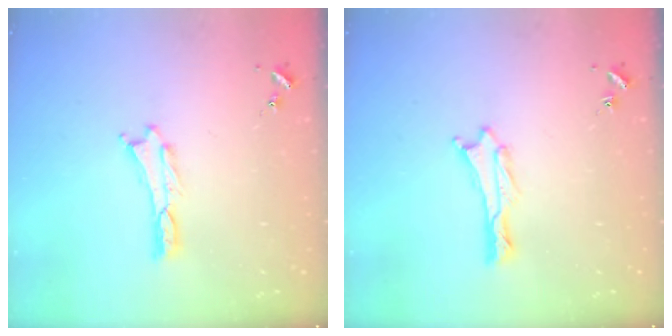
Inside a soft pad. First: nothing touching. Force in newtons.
{"total": 0.8, "press": 0.7, "slide": 0.1}